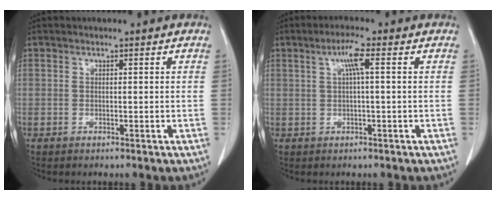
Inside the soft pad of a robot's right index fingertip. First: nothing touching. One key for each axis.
{"total": 3.4, "fx": 1.0, "fy": 0.0, "fz": 3.3, "tx": -0.064, "ty": 0.009, "tz": 0.019}